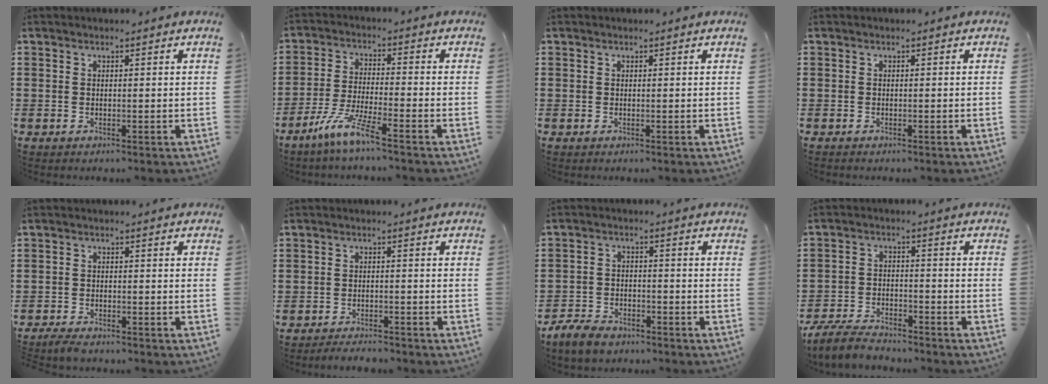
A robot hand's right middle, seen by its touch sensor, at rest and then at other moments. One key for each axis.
{"total": 7.0, "fx": -5.1, "fy": 0.1, "fz": 4.8, "tx": -0.108, "ty": -0.014, "tz": -0.100}
{"total": 0.0}
{"total": 0.0}
{"total": 2.2, "fx": -2.1, "fy": 0.3, "fz": 0.4, "tx": -0.018, "ty": 0.000, "tz": -0.046}
{"total": 2.4, "fx": -2.4, "fy": 0.1, "fz": 0.1, "tx": -0.009, "ty": 0.001, "tz": -0.051}
{"total": 4.5, "fx": -4.1, "fy": 1.5, "fz": 1.3, "tx": -0.044, "ty": 0.005, "tz": -0.087}
{"total": 5.5, "fx": -5.1, "fy": 1.1, "fz": 1.7, "tx": -0.046, "ty": 0.002, "tz": -0.104}